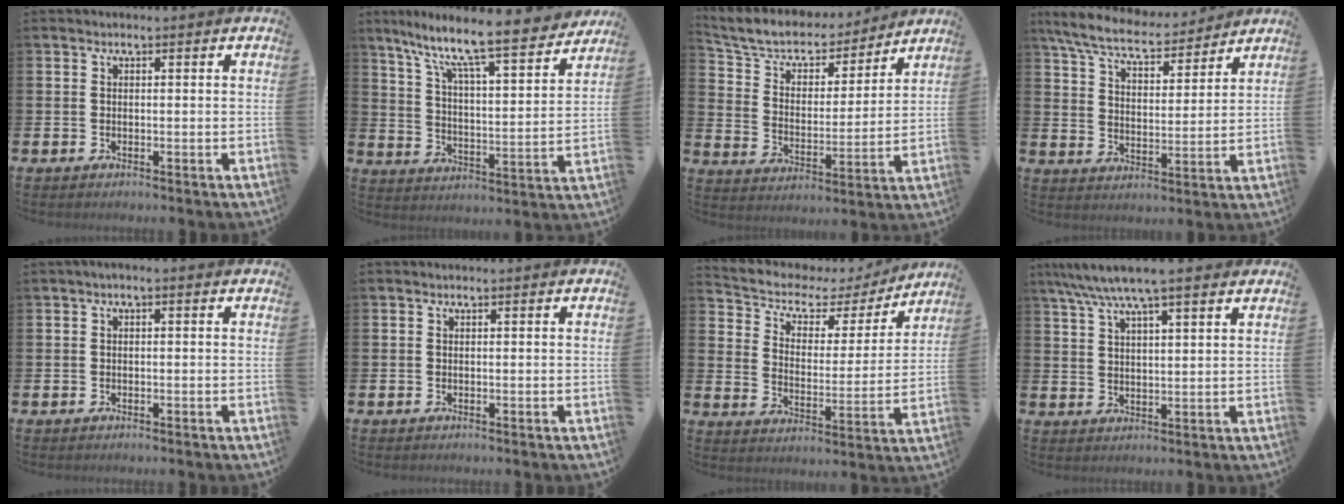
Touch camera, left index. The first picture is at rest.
{"total": 10.2, "force": [9.0, 0.8, 4.8], "torque": [-0.115, -0.073, 0.145]}
{"total": 7.6, "force": [7.0, 2.6, 1.6], "torque": [-0.072, -0.051, 0.120]}
{"total": 7.9, "force": [7.3, 1.6, 2.6], "torque": [-0.083, -0.042, 0.130]}
{"total": 0.6, "force": [-0.3, 0.1, 0.5], "torque": [-0.005, -0.002, -0.006]}
{"total": 0.0}
{"total": 5.4, "force": [4.2, 3.1, 1.5], "torque": [-0.058, -0.033, 0.063]}
{"total": 7.8, "force": [6.6, 1.1, 3.9], "torque": [-0.088, -0.019, 0.119]}